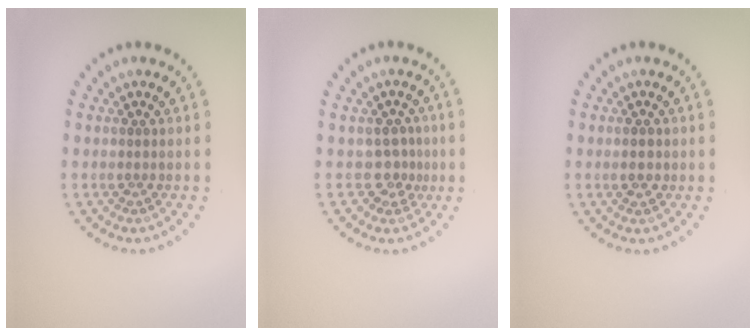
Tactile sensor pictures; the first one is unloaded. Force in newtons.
{"total": 2.1, "press": 1.4, "slide": 1.6}
{"total": 1.7, "press": 1.7, "slide": 0.1}